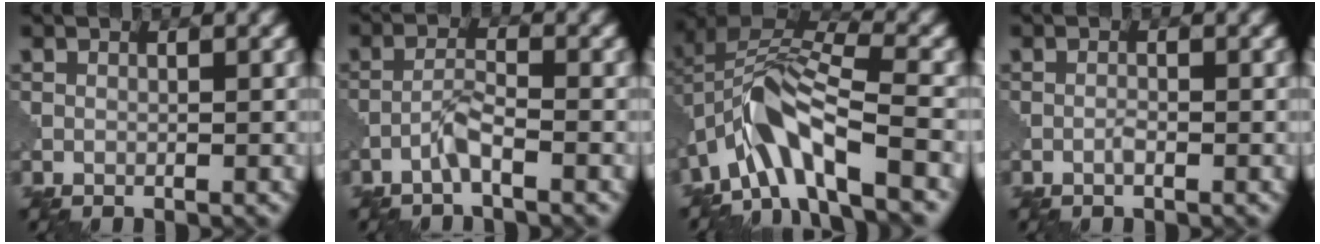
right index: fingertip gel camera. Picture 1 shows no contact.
{"total": 2.2, "force": [-1.5, 0.2, 1.6], "torque": [-0.034, 0.008, -0.035]}
{"total": 8.8, "force": [-3.8, 3.0, 7.3], "torque": [-0.128, 0.016, -0.084]}
{"total": 0.7, "force": [-0.4, 0.1, 0.5], "torque": [-0.013, 0.001, -0.010]}